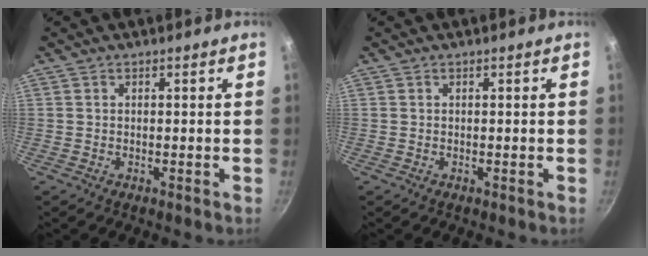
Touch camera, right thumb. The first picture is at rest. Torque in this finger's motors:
{"motor_torque": [-0.05, 0.04, -0.07, 0.07, 0.00]}